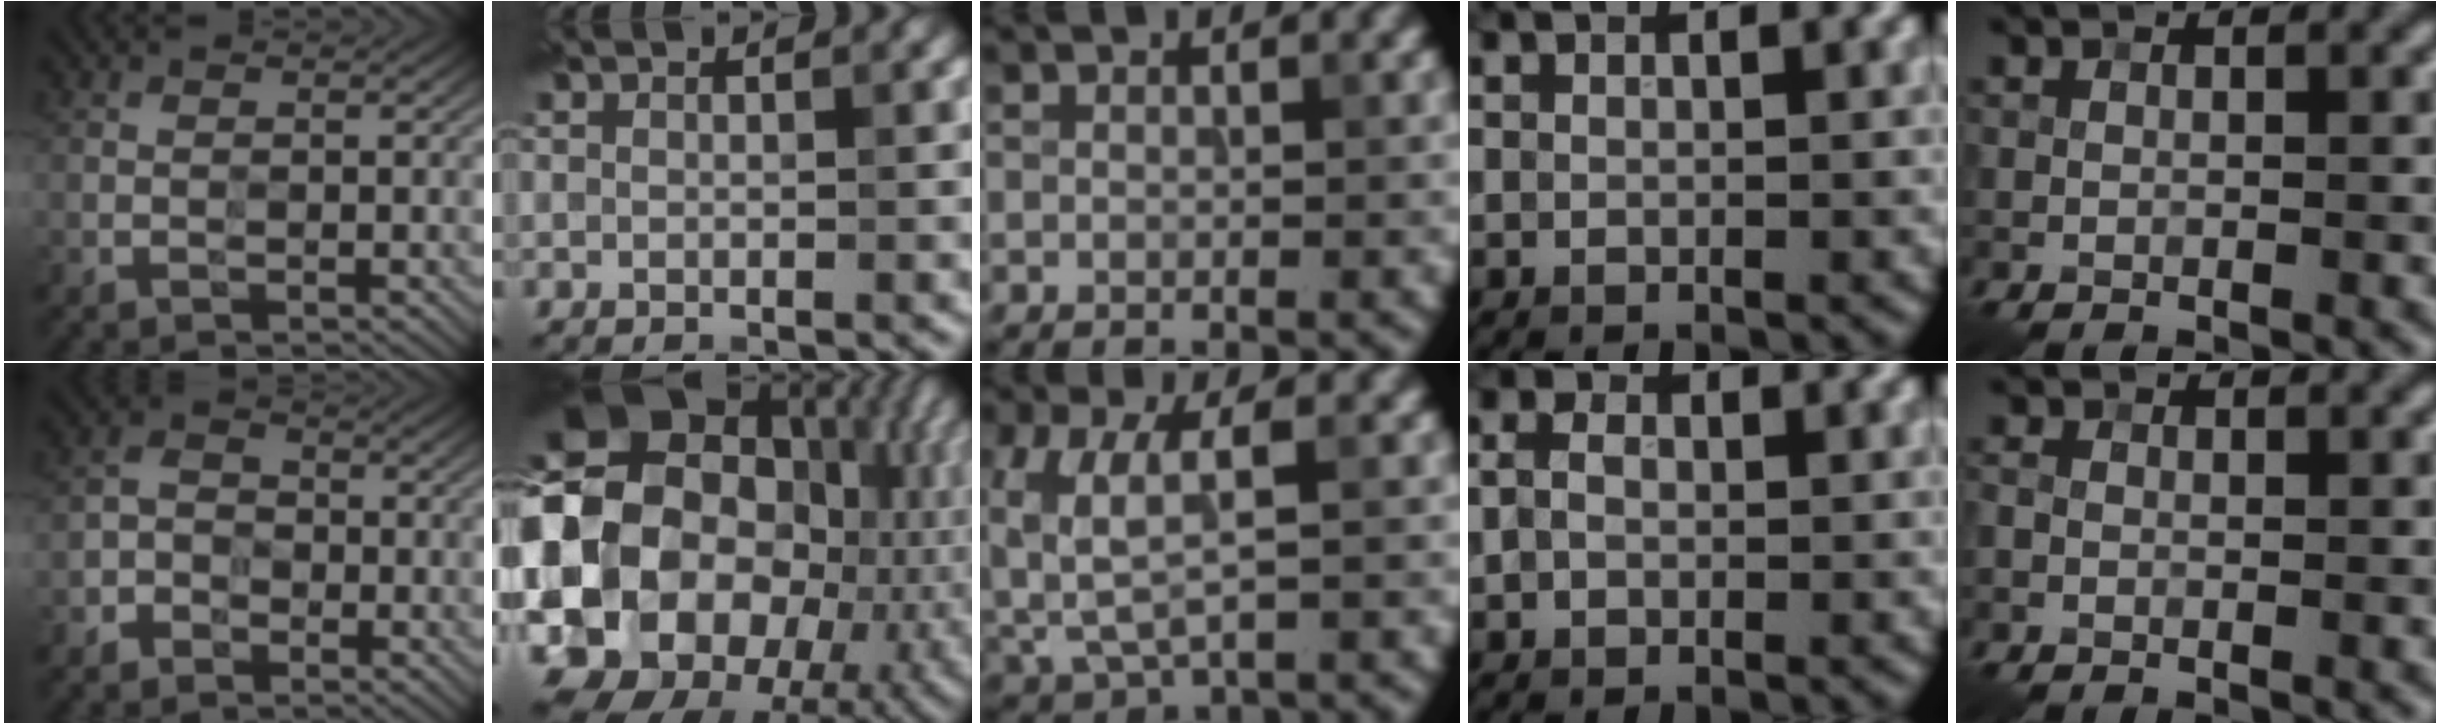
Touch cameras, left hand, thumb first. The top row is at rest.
{"thumb": {"total": 3.1, "force": [-1.8, 2.4, 0.8], "torque": [-0.008, -0.002, -0.047]}, "index": {"total": 22.5, "force": [-2.5, 18.4, 12.6], "torque": [-0.235, 0.009, -0.079]}, "middle": {"total": 5.5, "force": [0.5, 2.8, 4.7], "torque": [-0.120, -0.002, 0.013]}, "ring": {"total": 3.0, "force": [0.3, 2.2, 2.0], "torque": [-0.044, 0.016, -0.009]}, "little": {"total": 0.8, "force": [-0.4, 0.6, 0.4], "torque": [-0.007, 0.001, -0.009]}}